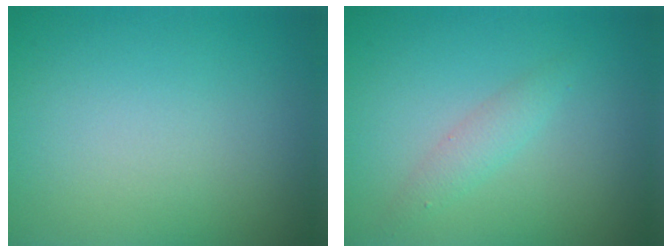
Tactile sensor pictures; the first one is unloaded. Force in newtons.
{"total": 1.6, "press": 1.6, "slide": 0.1}